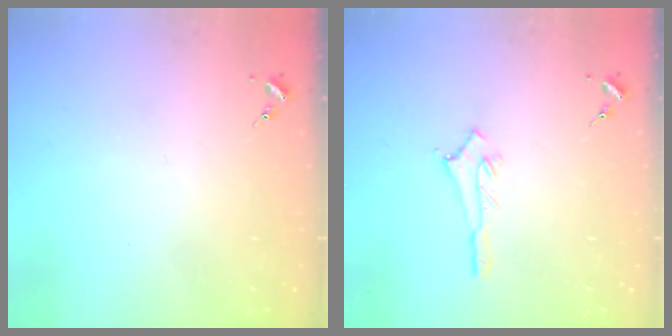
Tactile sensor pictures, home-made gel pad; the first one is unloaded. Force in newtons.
{"total": 2.9, "press": 2.8, "slide": 0.4}